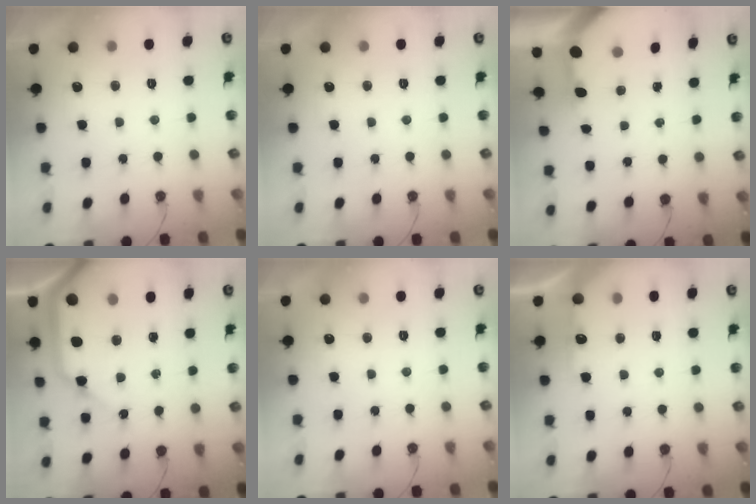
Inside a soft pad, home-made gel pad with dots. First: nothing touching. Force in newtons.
{"total": 0.0}
{"total": 3.4, "press": 3.4, "slide": 0.3}
{"total": 17.2, "press": 17.0, "slide": 2.4}
{"total": 0.0}
{"total": 4.4, "press": 4.4, "slide": 0.6}